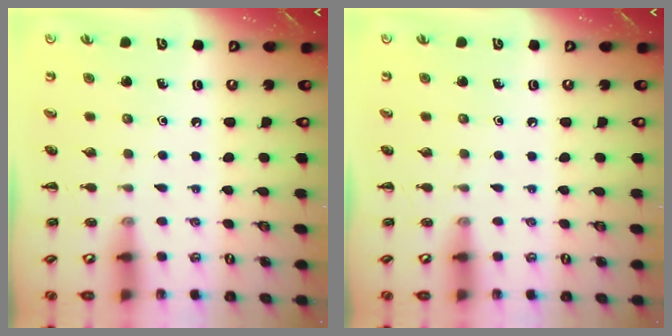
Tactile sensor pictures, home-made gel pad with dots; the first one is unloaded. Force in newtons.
{"total": 0.0}